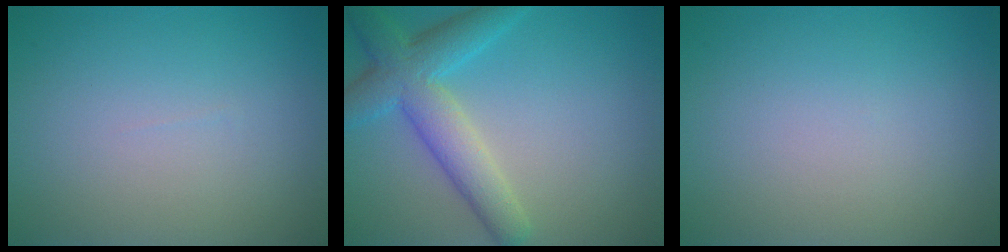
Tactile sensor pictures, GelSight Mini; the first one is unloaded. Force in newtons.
{"total": 5.7, "press": 5.7, "slide": 0.4}
{"total": 0.0}